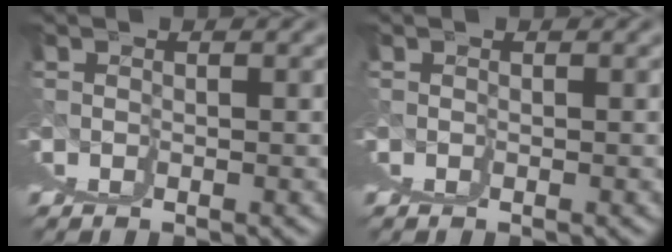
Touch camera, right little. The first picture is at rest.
{"total": 0.0}